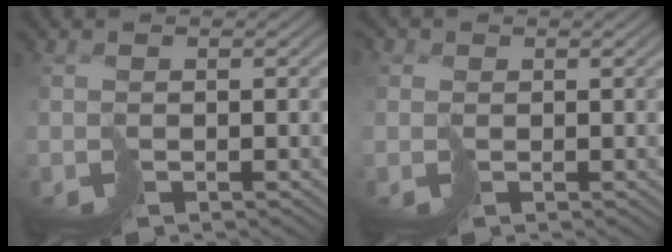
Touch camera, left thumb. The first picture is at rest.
{"total": 1.5, "force": [0.3, 1.4, 0.3], "torque": [-0.013, 0.004, 0.004]}